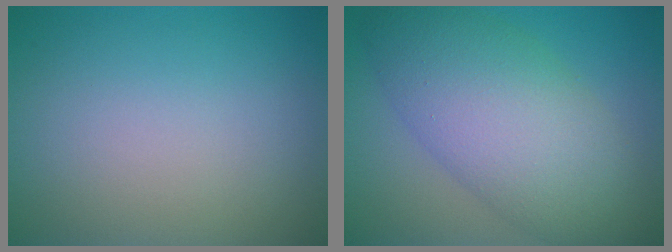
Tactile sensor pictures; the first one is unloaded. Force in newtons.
{"total": 9.5, "press": 9.5, "slide": 0.2}